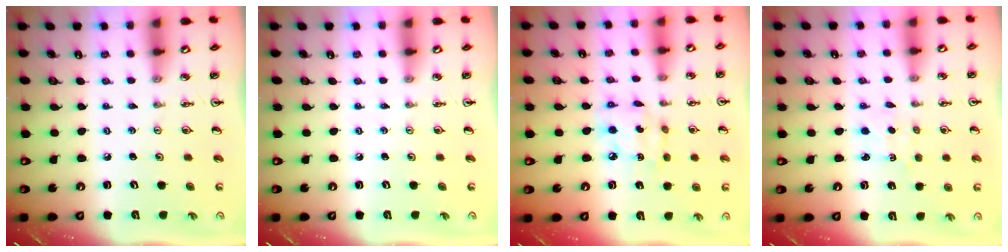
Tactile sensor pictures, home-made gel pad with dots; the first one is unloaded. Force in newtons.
{"total": 0.0}
{"total": 8.5, "press": 8.4, "slide": 0.6}
{"total": 1.7, "press": 1.7, "slide": 0.3}